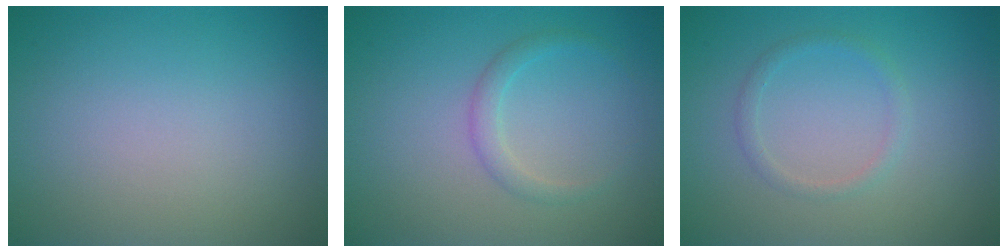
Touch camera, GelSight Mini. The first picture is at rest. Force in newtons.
{"total": 1.5, "press": 1.5, "slide": 0.0}
{"total": 1.2, "press": 1.2, "slide": 0.1}